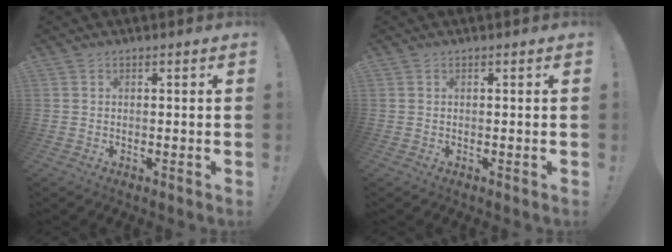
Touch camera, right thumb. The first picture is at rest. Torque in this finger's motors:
{"motor_torque": [0.00, 0.00, 0.00, 0.00, 0.05]}